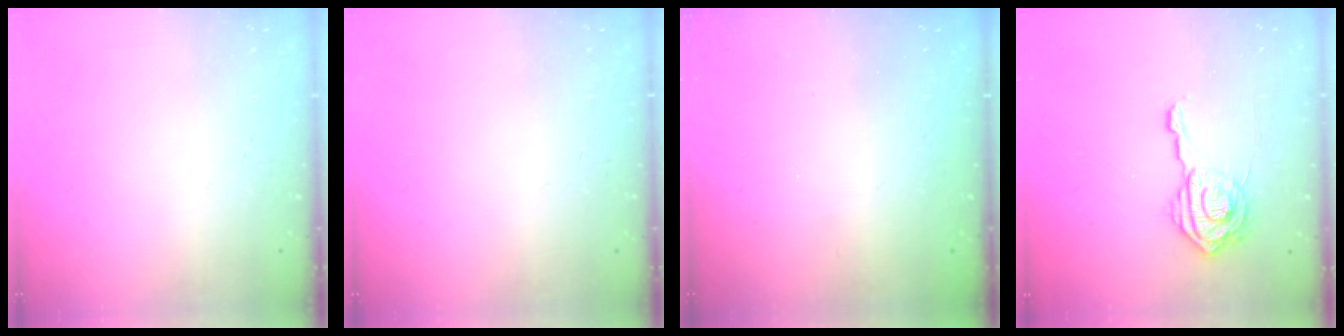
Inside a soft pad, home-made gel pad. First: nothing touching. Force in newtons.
{"total": 0.0}
{"total": 2.6, "press": 2.5, "slide": 0.8}
{"total": 13.0, "press": 12.9, "slide": 1.3}